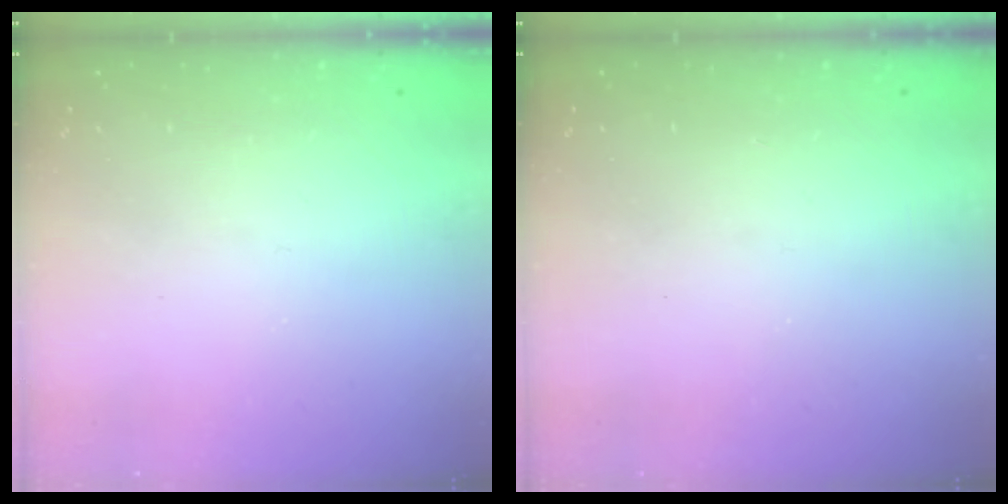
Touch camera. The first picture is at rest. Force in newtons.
{"total": 1.1, "press": 1.1, "slide": 0.1}